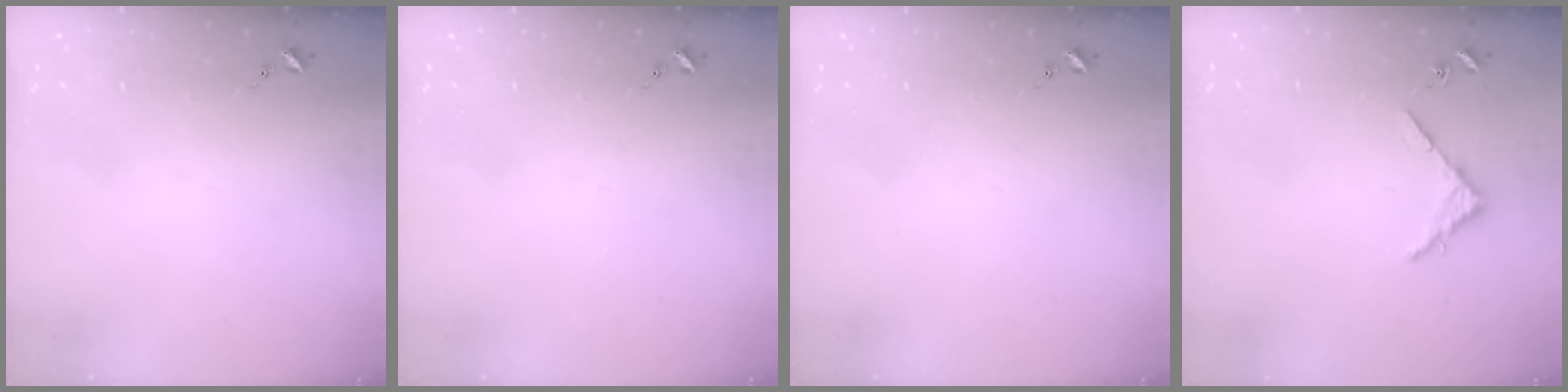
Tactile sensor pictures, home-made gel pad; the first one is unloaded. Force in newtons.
{"total": 0.0}
{"total": 0.0}
{"total": 3.4, "press": 3.4, "slide": 0.4}